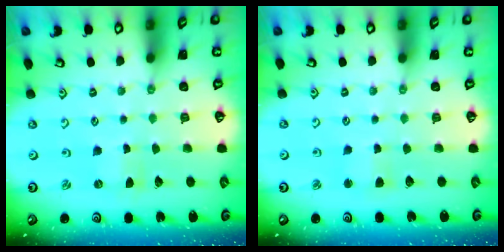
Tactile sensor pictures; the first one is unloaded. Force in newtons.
{"total": 2.8, "press": 2.8, "slide": 0.2}